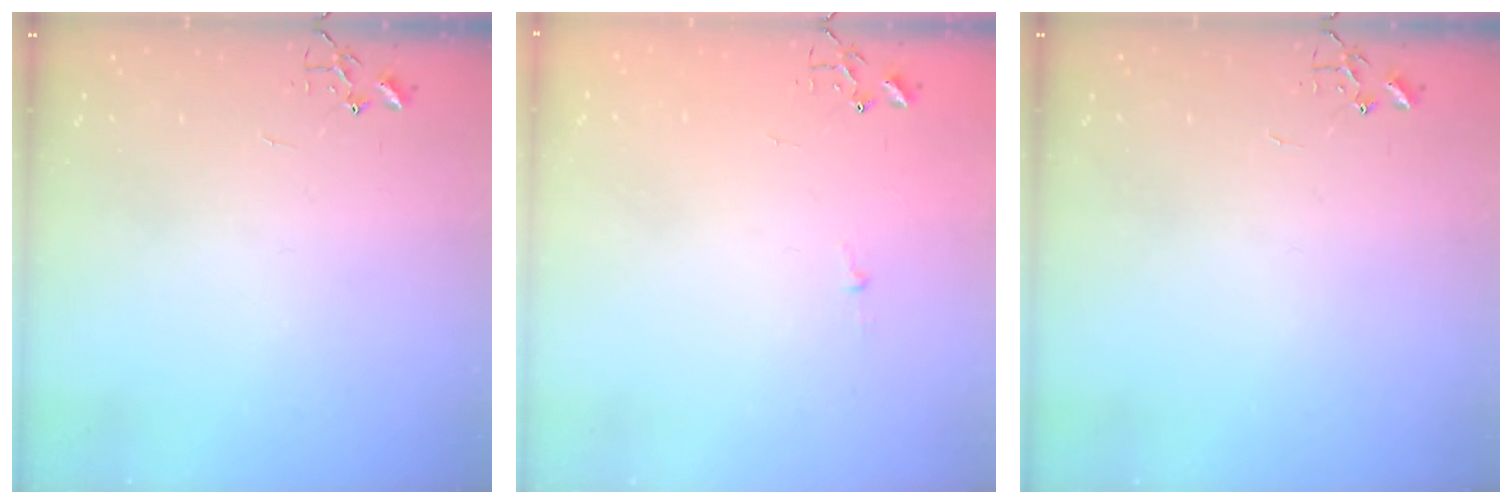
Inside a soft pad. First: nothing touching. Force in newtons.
{"total": 2.7, "press": 2.7, "slide": 0.3}
{"total": 0.0}